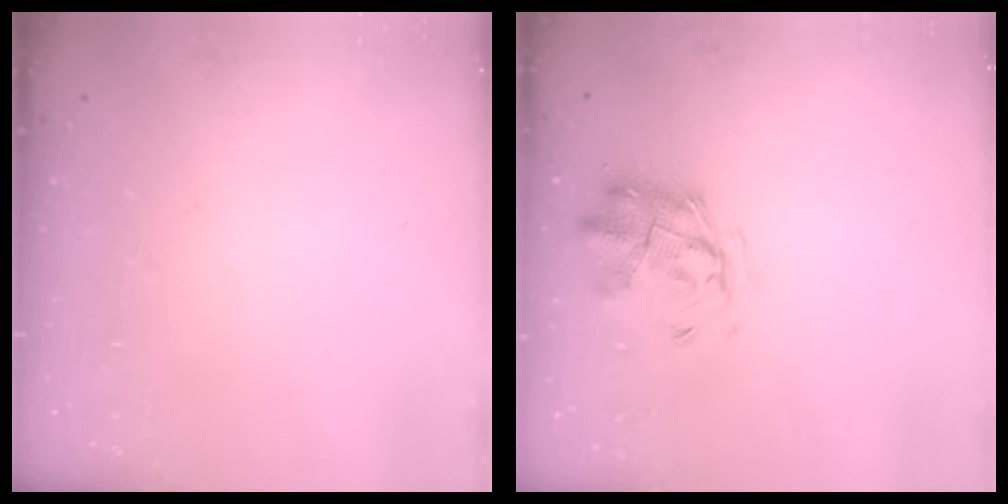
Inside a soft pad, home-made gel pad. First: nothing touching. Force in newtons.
{"total": 2.6, "press": 2.4, "slide": 0.8}